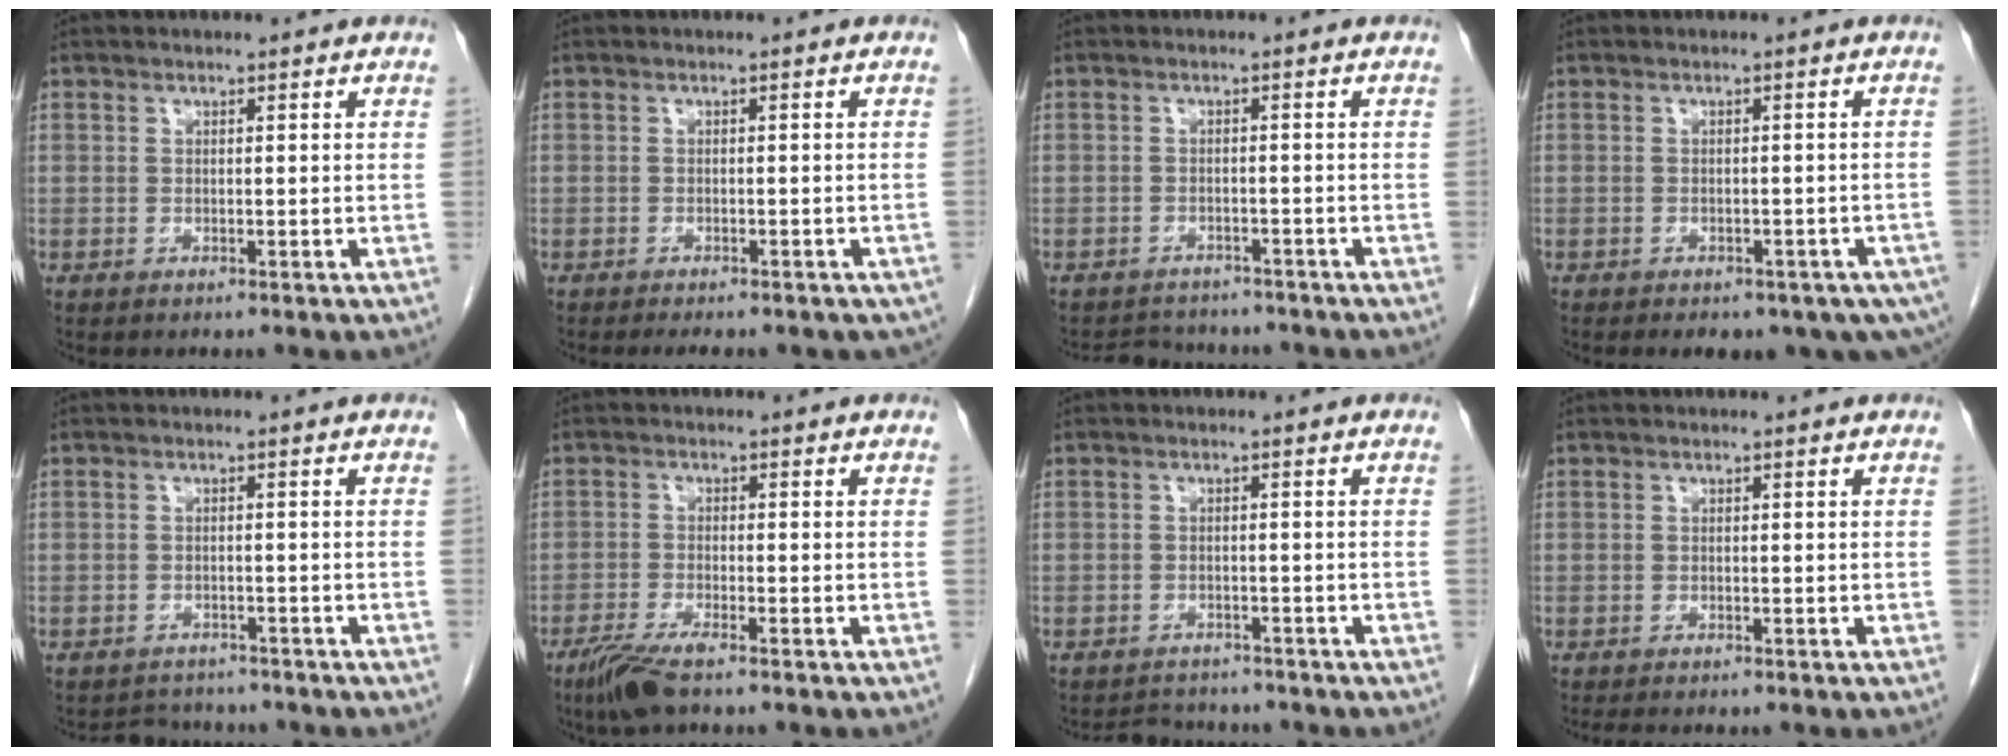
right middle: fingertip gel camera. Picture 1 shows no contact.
{"total": 8.5, "force": [-7.1, 2.9, 3.7], "torque": [-0.047, -0.007, -0.073]}
{"total": 6.4, "force": [-6.0, 2.1, 1.0], "torque": [-0.016, 0.001, -0.077]}
{"total": 12.4, "force": [-8.2, 6.0, 7.2], "torque": [-0.104, -0.011, -0.087]}
{"total": 4.1, "force": [-3.8, 1.4, 0.0], "torque": [-0.001, 0.000, -0.054]}
{"total": 4.9, "force": [-3.5, 0.4, 3.4], "torque": [-0.072, -0.013, -0.068]}
{"total": 4.4, "force": [-4.2, 1.3, 0.3], "torque": [-0.005, -0.004, -0.060]}
{"total": 2.8, "force": [-2.4, 0.4, 1.4], "torque": [-0.021, -0.009, -0.031]}